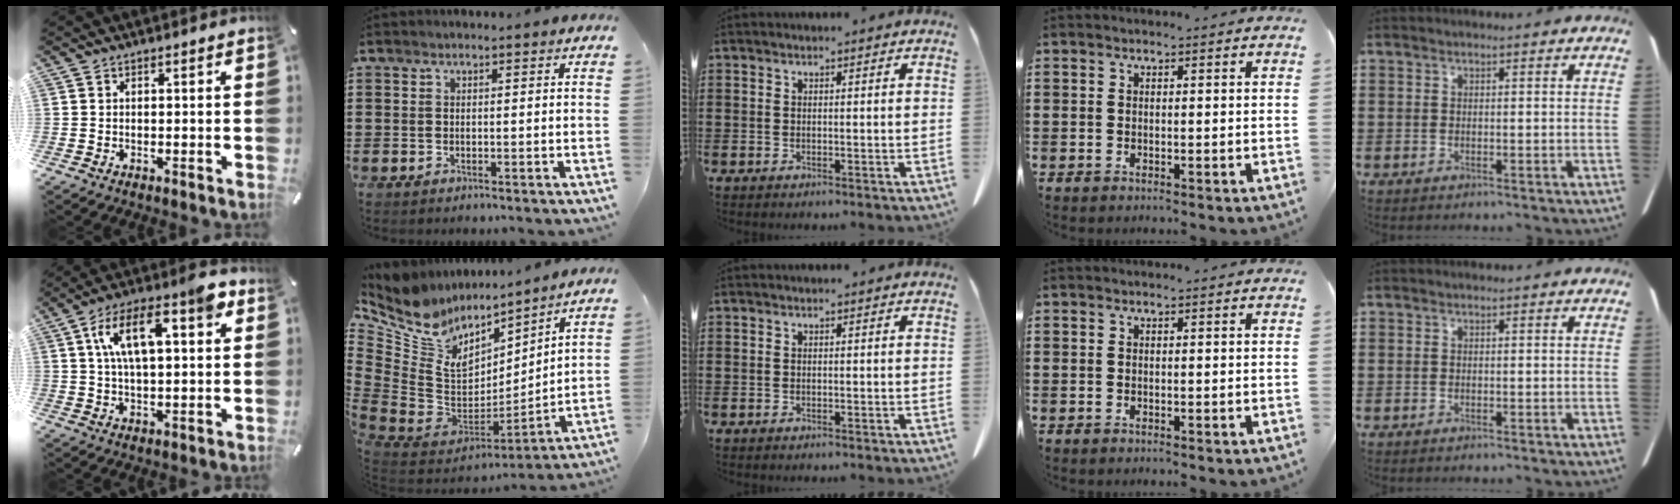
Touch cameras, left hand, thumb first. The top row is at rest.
{"thumb": {"total": 14.0, "force": [5.1, 6.4, 11.4], "torque": [-0.190, 0.009, 0.087]}, "index": {"total": 9.0, "force": [5.8, 6.2, 3.1], "torque": [-0.120, -0.059, 0.103]}}